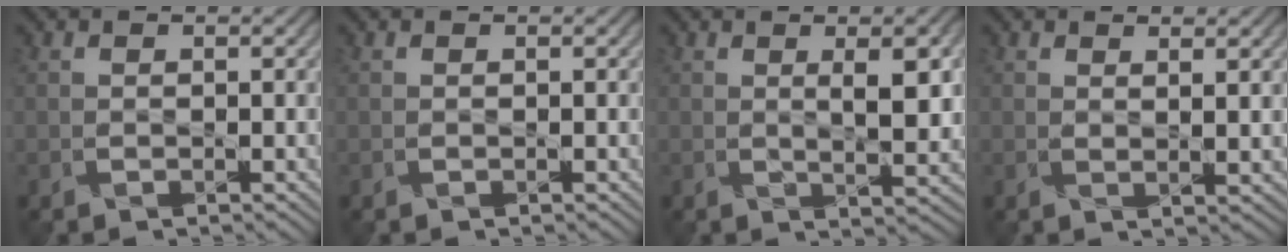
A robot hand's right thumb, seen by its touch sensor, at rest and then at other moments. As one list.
[{"total": 0.0}, {"total": 4.6, "force": [1.1, 1.3, 4.2], "torque": [-0.065, -0.002, 0.030]}, {"total": 2.0, "force": [1.7, 0.1, 1.0], "torque": [-0.020, -0.002, 0.036]}]